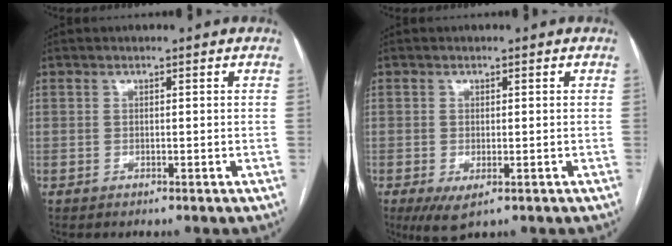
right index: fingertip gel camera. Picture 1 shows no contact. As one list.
[{"total": 3.9, "force": [-1.8, 1.6, 3.1], "torque": [-0.051, -0.011, -0.021]}]